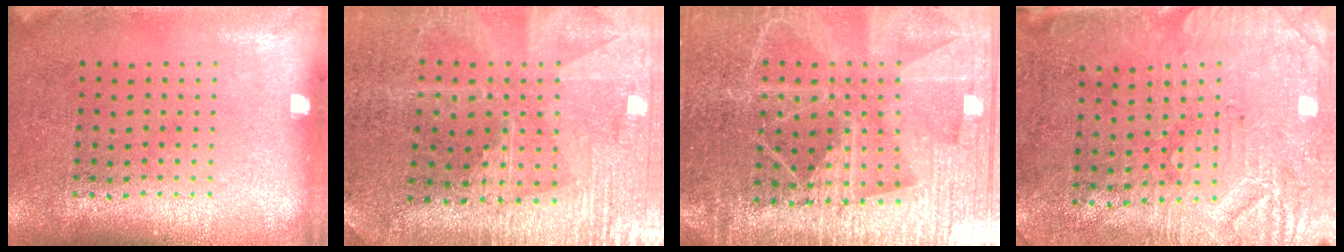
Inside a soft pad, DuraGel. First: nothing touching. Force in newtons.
{"total": 1.7, "press": 1.7, "slide": 0.3}
{"total": 5.4, "press": 4.8, "slide": 2.4}
{"total": 3.1, "press": 2.6, "slide": 1.6}